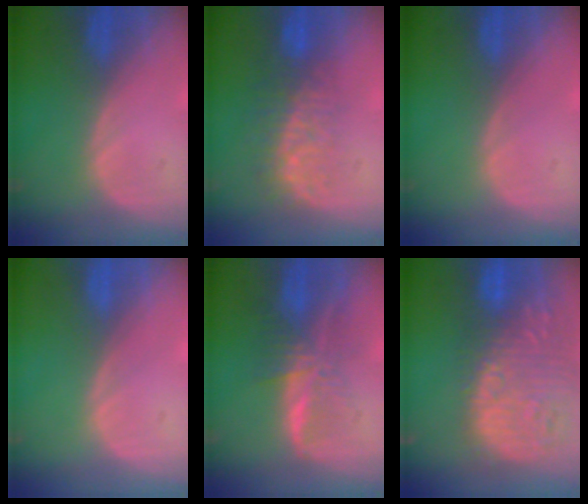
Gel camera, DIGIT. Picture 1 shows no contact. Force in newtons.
{"total": 8.3, "press": 7.2, "slide": 4.1}
{"total": 0.0}
{"total": 0.0}
{"total": 7.8, "press": 6.5, "slide": 4.3}
{"total": 16.0, "press": 13.2, "slide": 9.1}